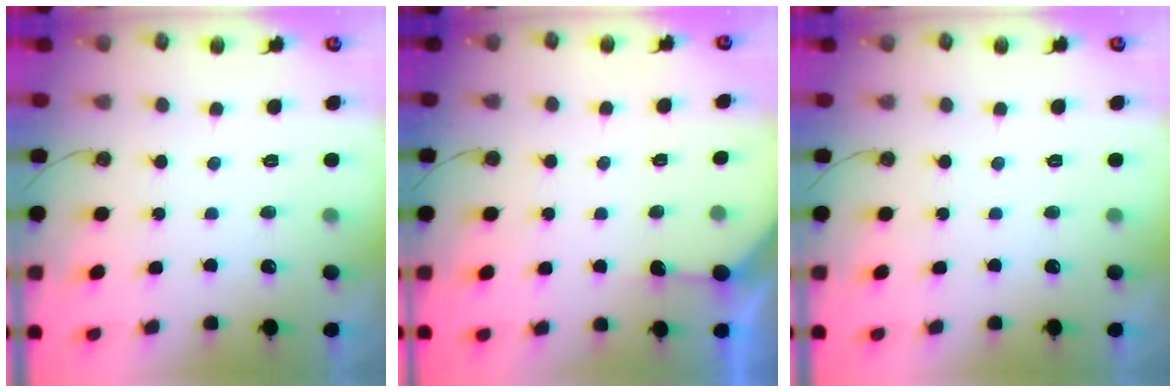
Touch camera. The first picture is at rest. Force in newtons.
{"total": 3.0, "press": 2.9, "slide": 0.4}
{"total": 0.0}